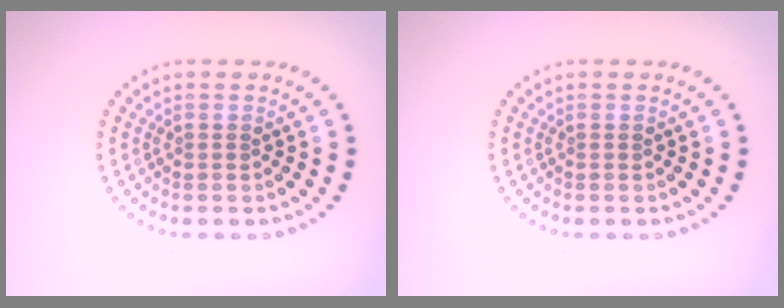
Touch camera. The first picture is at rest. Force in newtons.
{"total": 0.0}